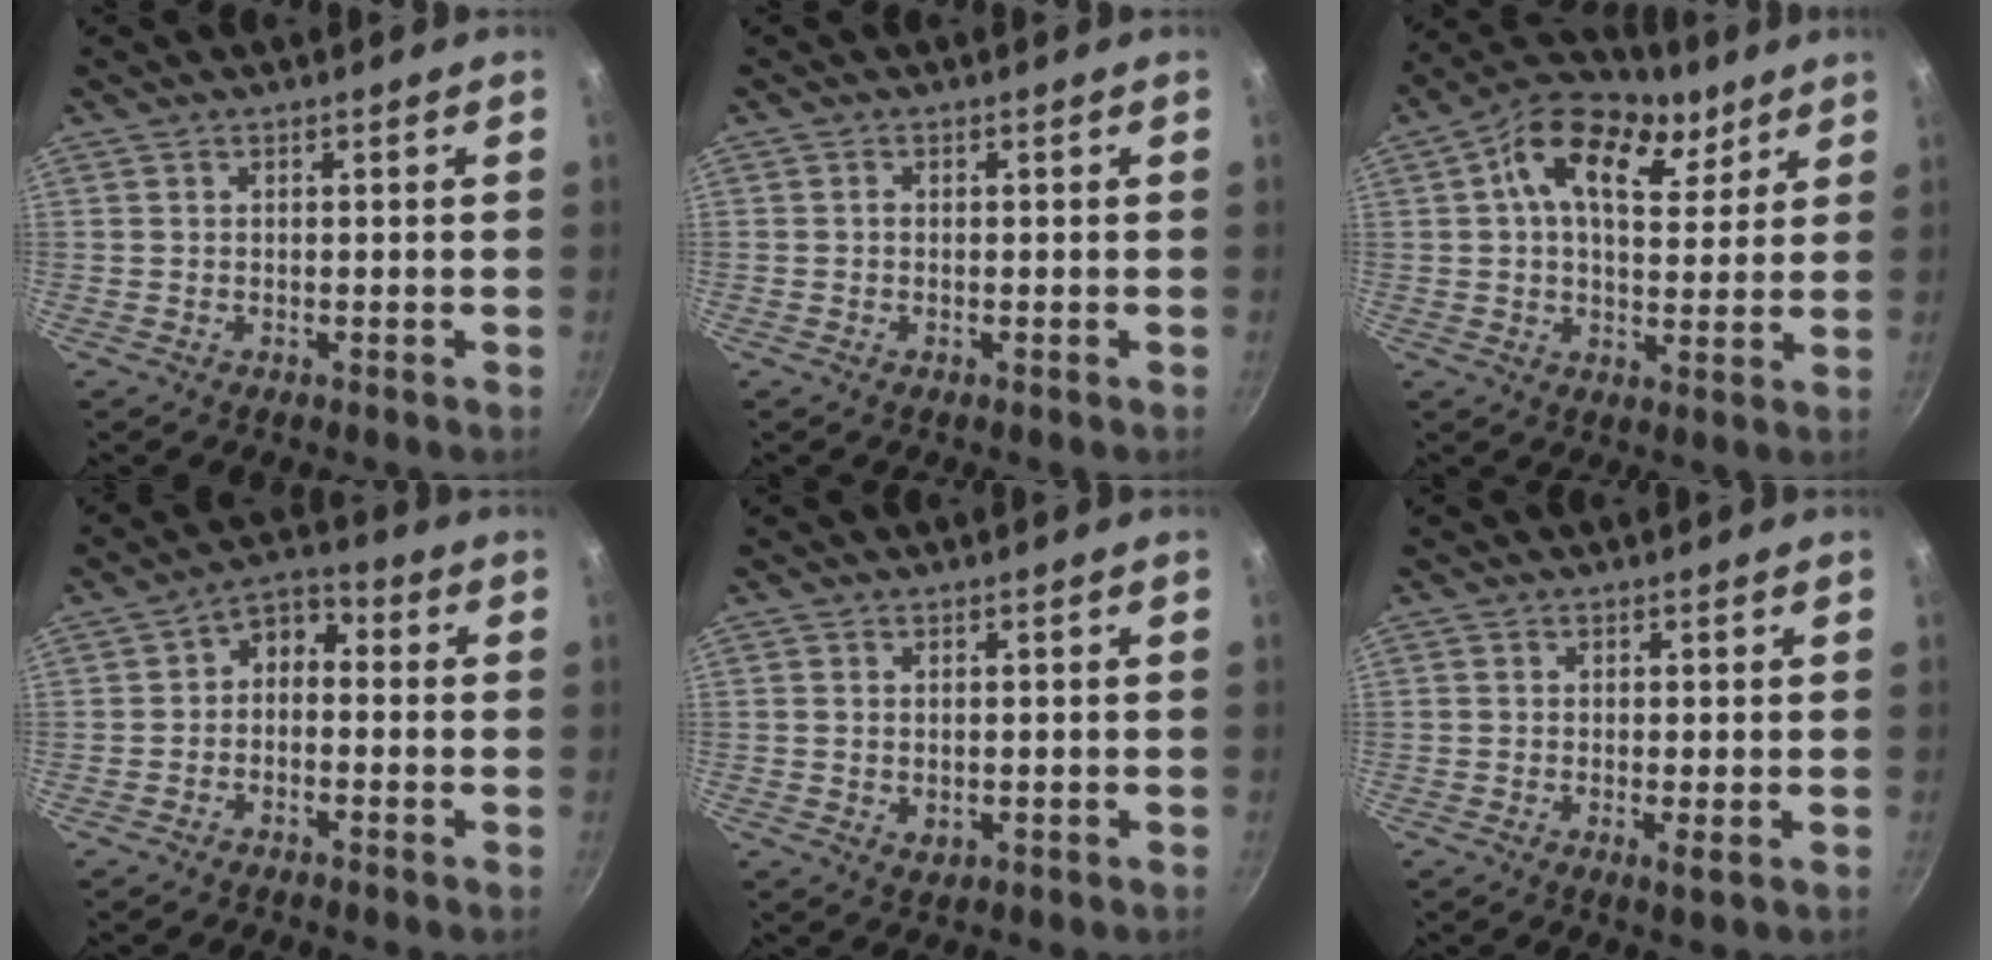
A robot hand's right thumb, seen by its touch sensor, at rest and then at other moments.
{"total": 0.6, "force": [0.0, 0.5, 0.3], "torque": [-0.002, 0.004, -0.003]}
{"total": 16.3, "force": [7.5, 9.7, 10.7], "torque": [-0.148, -0.016, 0.106]}
{"total": 5.2, "force": [-0.8, 3.8, 3.4], "torque": [-0.036, 0.028, -0.028]}
{"total": 1.9, "force": [0.1, 1.3, 1.4], "torque": [-0.021, -0.003, 0.003]}
{"total": 1.5, "force": [-0.2, 0.1, 1.5], "torque": [-0.028, -0.007, -0.004]}